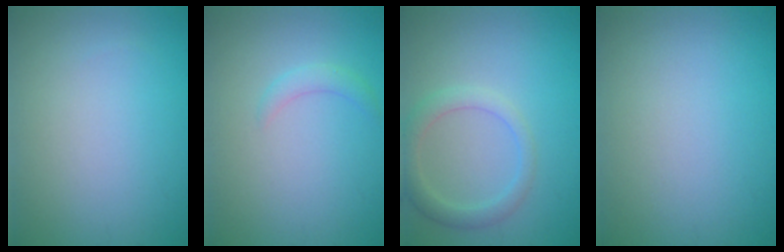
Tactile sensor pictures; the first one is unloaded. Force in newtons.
{"total": 1.3, "press": 1.3, "slide": 0.0}
{"total": 2.6, "press": 2.6, "slide": 0.3}
{"total": 0.0}